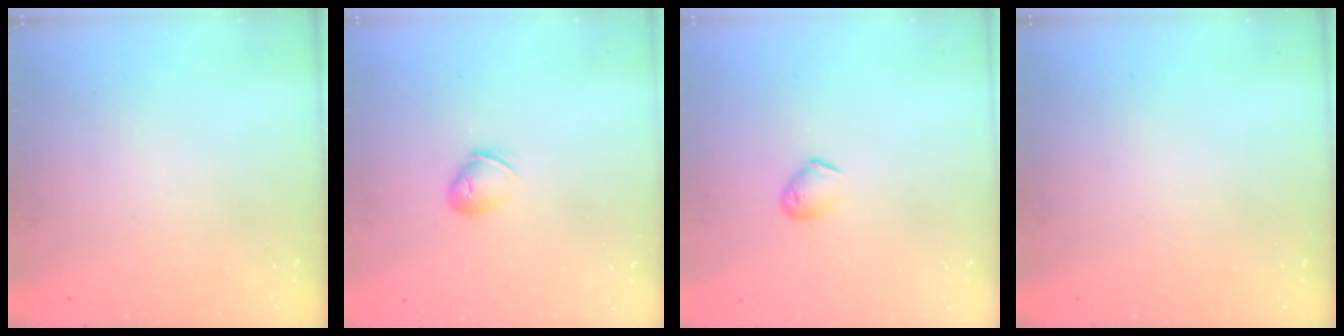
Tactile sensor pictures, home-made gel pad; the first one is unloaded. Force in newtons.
{"total": 7.1, "press": 7.0, "slide": 1.1}
{"total": 5.6, "press": 5.5, "slide": 1.1}
{"total": 0.0}